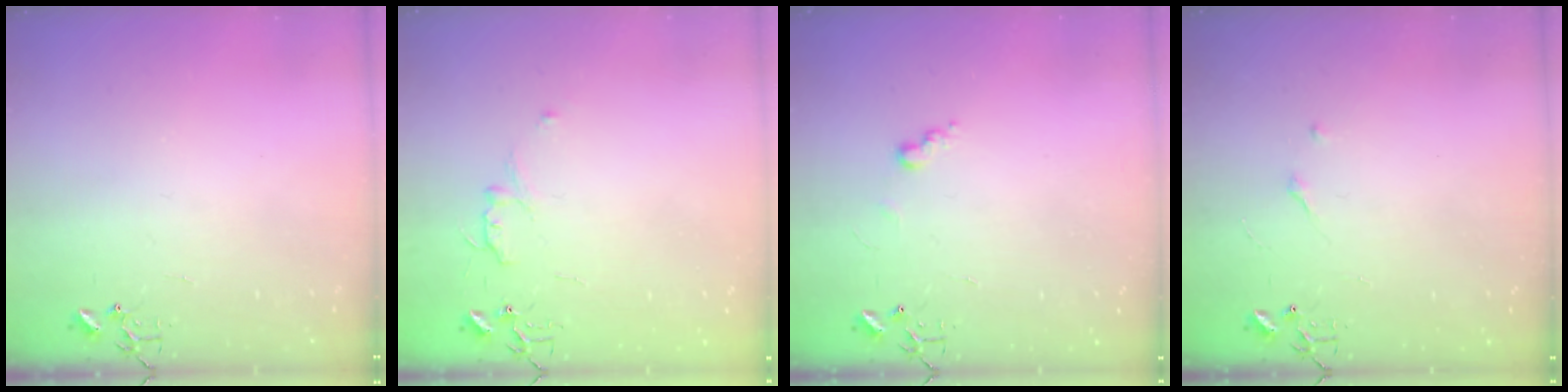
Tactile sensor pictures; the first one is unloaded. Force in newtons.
{"total": 6.0, "press": 6.0, "slide": 0.7}
{"total": 5.4, "press": 5.4, "slide": 0.7}
{"total": 2.7, "press": 2.7, "slide": 0.4}